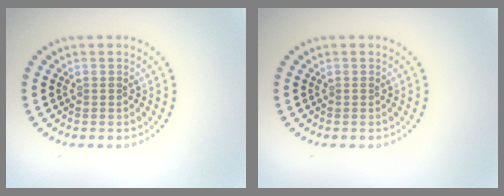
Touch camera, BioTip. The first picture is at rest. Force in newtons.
{"total": 0.0}